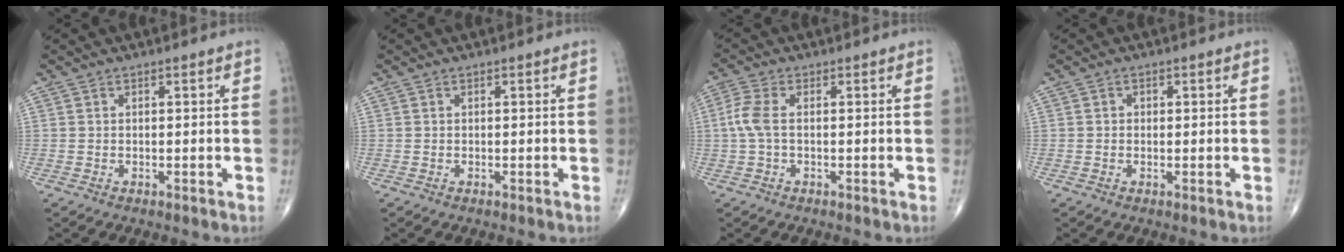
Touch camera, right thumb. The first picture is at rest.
{"total": 0.0}
{"total": 4.3, "force": [0.0, 2.0, 3.8], "torque": [-0.109, 0.006, -0.007]}
{"total": 0.9, "force": [0.1, 0.8, 0.3], "torque": [-0.001, 0.002, -0.001]}